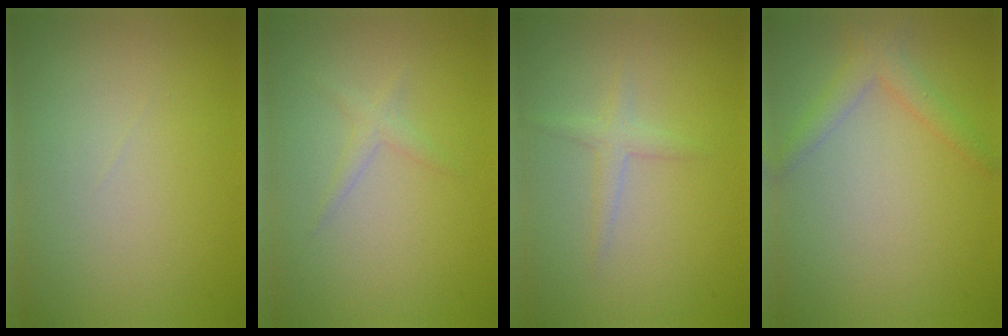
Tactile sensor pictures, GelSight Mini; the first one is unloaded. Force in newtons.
{"total": 1.1, "press": 1.1, "slide": 0.0}
{"total": 1.5, "press": 1.5, "slide": 0.1}
{"total": 2.2, "press": 2.2, "slide": 0.1}